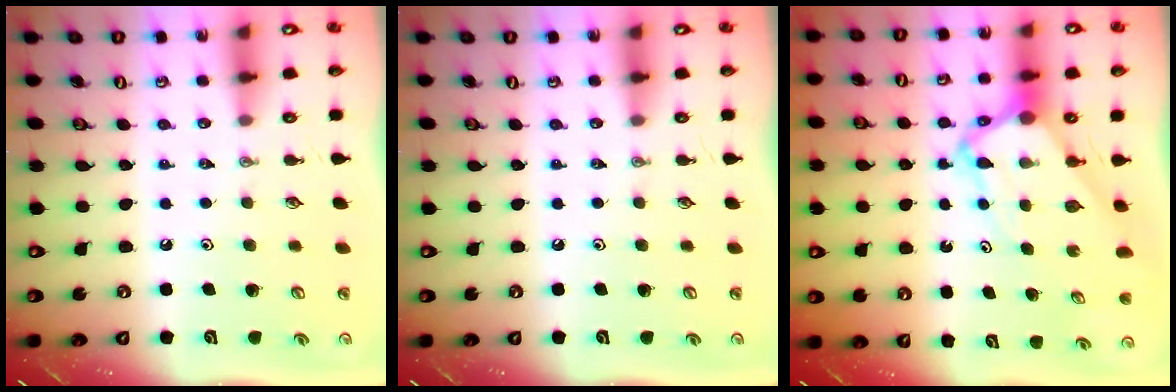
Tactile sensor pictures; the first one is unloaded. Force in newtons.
{"total": 0.0}
{"total": 7.0, "press": 7.0, "slide": 0.7}